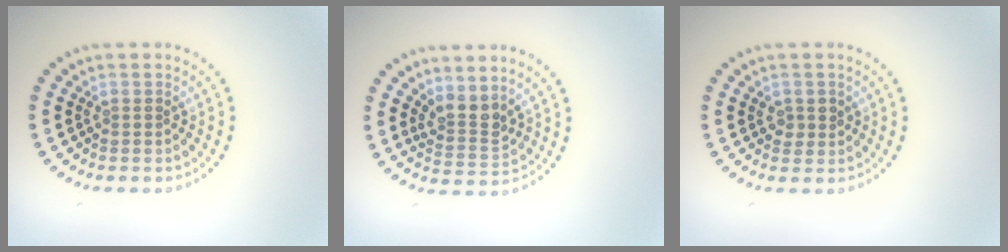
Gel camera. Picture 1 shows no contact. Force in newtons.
{"total": 2.5, "press": 1.9, "slide": 1.7}
{"total": 1.4, "press": 1.4, "slide": 0.4}